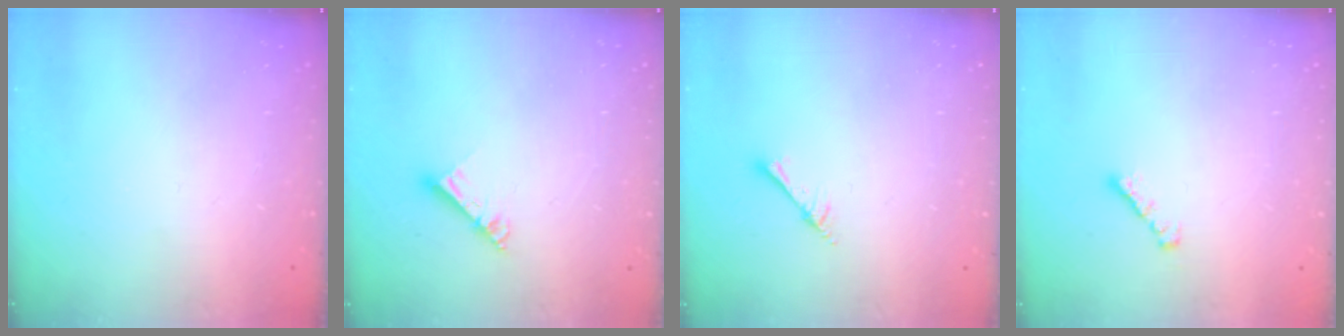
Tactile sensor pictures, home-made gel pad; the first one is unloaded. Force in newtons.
{"total": 6.6, "press": 6.5, "slide": 0.7}
{"total": 2.5, "press": 2.5, "slide": 0.2}
{"total": 1.6, "press": 1.5, "slide": 0.4}